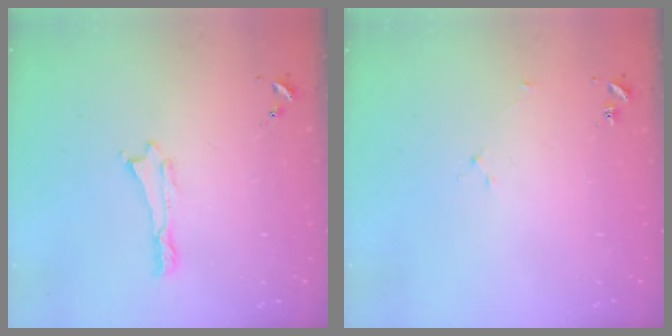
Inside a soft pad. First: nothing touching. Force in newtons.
{"total": 1.9, "press": 1.9, "slide": 0.3}